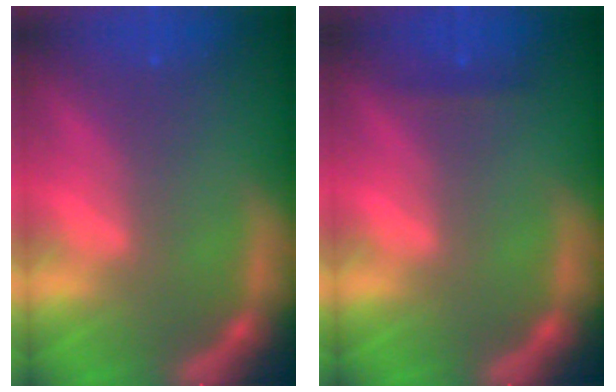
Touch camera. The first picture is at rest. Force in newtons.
{"total": 0.9}